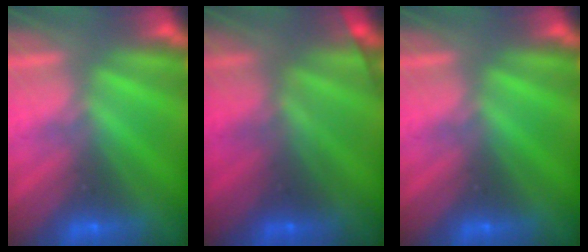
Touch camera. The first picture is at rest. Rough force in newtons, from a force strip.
{"total": 1.9}
{"total": 0.0}